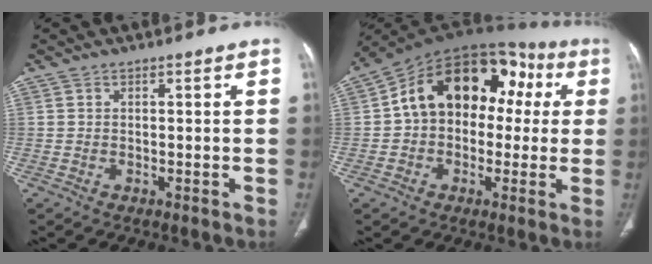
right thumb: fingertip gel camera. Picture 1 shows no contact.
{"total": 21.0, "force": [3.3, 14.4, 14.9], "torque": [-0.189, 0.057, 0.041]}